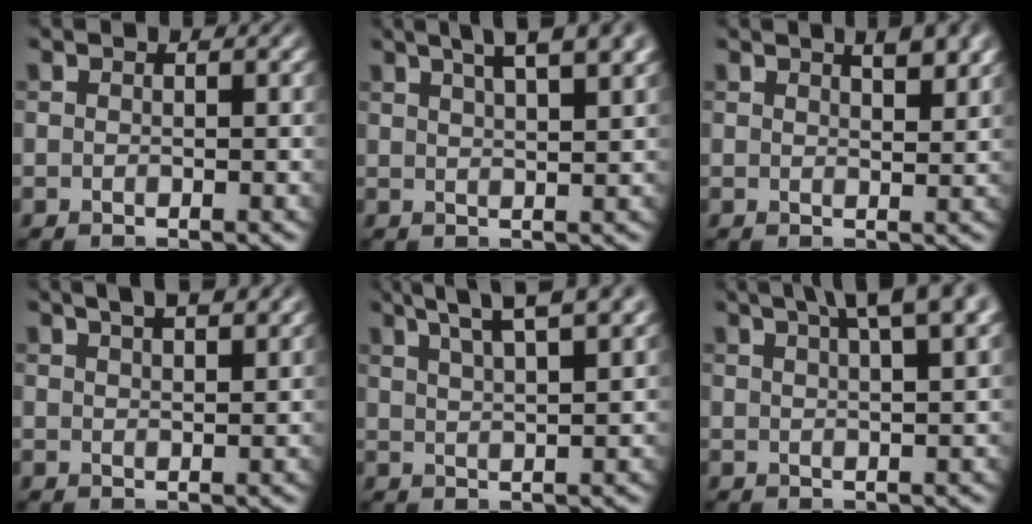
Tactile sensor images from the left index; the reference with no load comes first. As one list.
[{"total": 8.7, "force": [5.2, 3.1, 6.2], "torque": [-0.060, 0.041, 0.047]}, {"total": 2.9, "force": [1.8, 0.9, 2.1], "torque": [-0.021, 0.003, 0.025]}, {"total": 5.1, "force": [3.4, 1.8, 3.4], "torque": [-0.021, 0.022, 0.025]}, {"total": 8.6, "force": [5.7, 2.5, 6.0], "torque": [-0.065, 0.036, 0.053]}, {"total": 7.6, "force": [4.7, 2.2, 5.6], "torque": [-0.052, 0.035, 0.040]}]